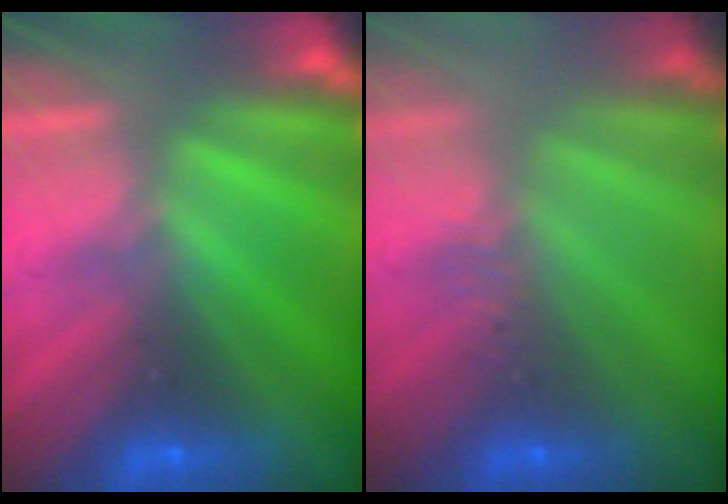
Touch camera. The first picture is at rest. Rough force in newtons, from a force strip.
{"total": 2.9}